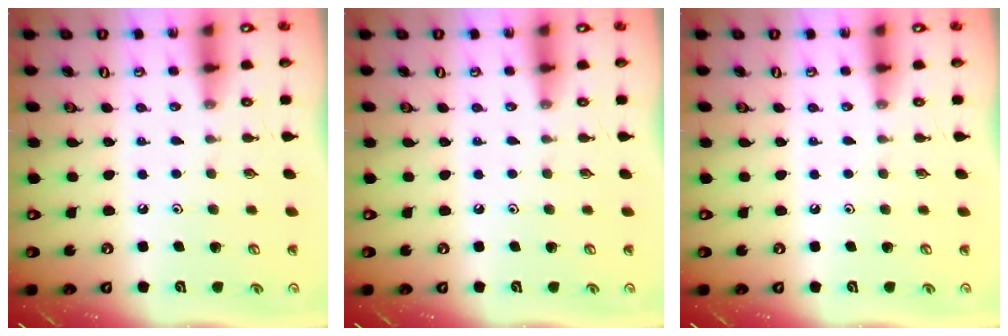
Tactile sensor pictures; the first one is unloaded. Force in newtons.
{"total": 0.0}
{"total": 0.0}